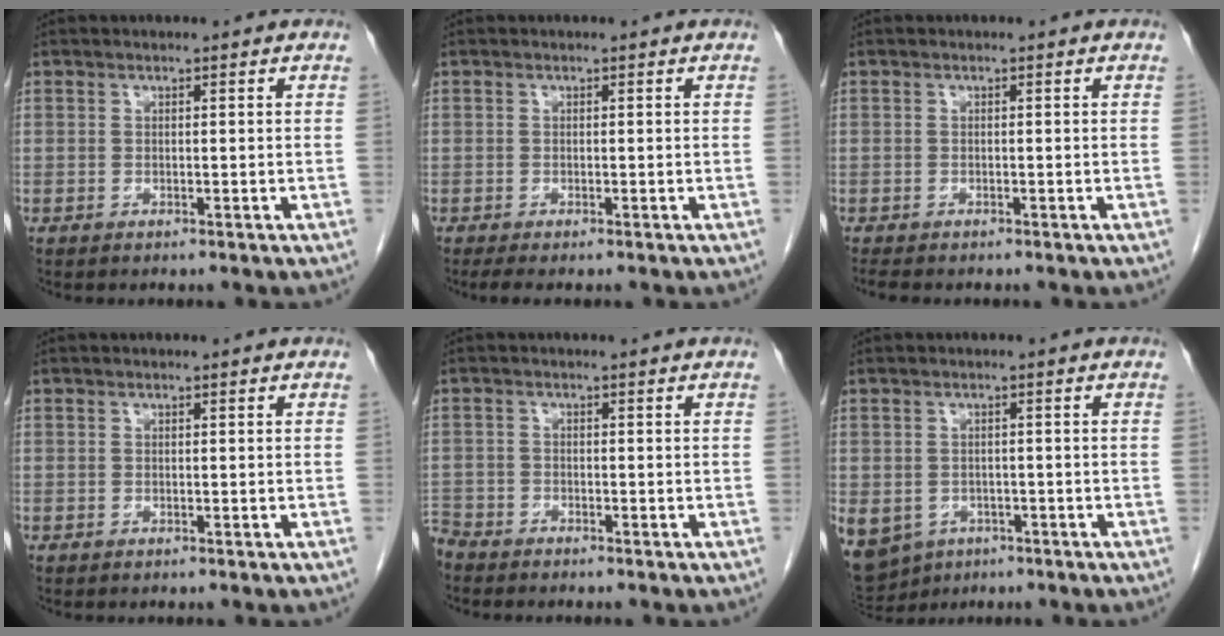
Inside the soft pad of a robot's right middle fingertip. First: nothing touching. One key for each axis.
{"total": 2.1, "fx": -1.6, "fy": 0.2, "fz": 1.3, "tx": -0.021, "ty": -0.009, "tz": -0.024}
{"total": 2.4, "fx": -2.0, "fy": 0.7, "fz": 1.1, "tx": -0.021, "ty": -0.007, "tz": -0.025}
{"total": 0.0}
{"total": 3.8, "fx": -3.6, "fy": 1.0, "fz": 0.4, "tx": -0.001, "ty": -0.008, "tz": -0.069}
{"total": 16.5, "fx": -7.8, "fy": 13.0, "fz": 6.4, "tx": -0.211, "ty": -0.011, "tz": -0.101}